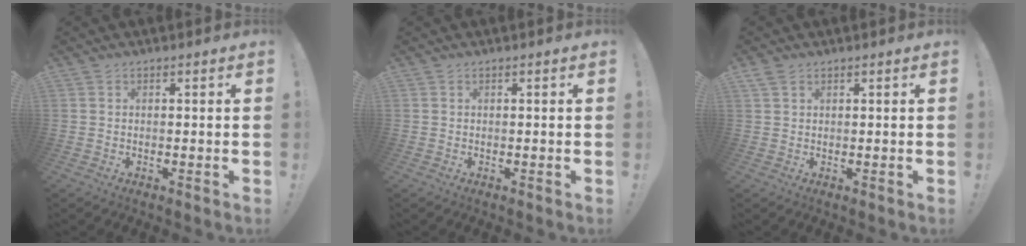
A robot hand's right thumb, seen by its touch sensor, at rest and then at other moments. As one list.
[{"total": 0.0}, {"total": 2.0, "force": [1.3, 1.0, 1.1], "torque": [-0.016, -0.003, 0.023]}]